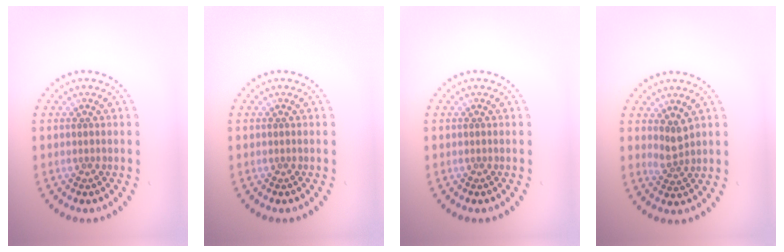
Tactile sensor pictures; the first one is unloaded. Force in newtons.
{"total": 0.0}
{"total": 0.0}
{"total": 1.8, "press": 1.3, "slide": 1.2}